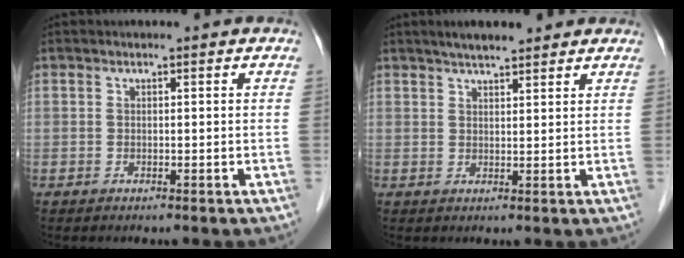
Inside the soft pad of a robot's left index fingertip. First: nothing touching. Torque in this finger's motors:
{"motor_torque": [0.00, 0.12, -0.40, 0.00]}